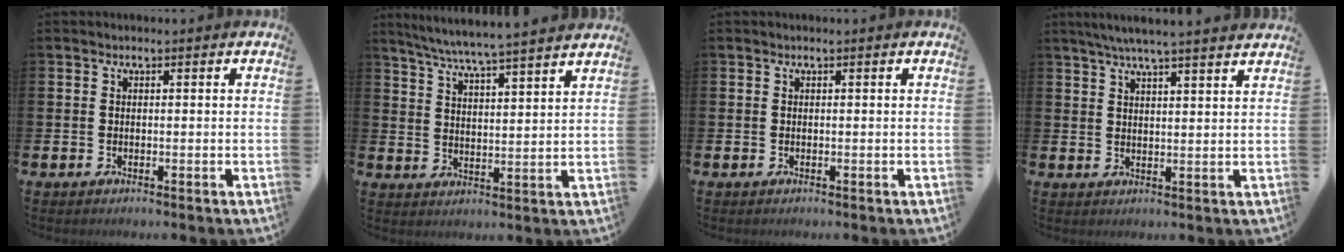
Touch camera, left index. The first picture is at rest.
{"total": 6.4, "force": [6.1, -0.6, 1.9], "torque": [-0.062, -0.040, 0.107]}
{"total": 0.0}
{"total": 5.3, "force": [4.9, -0.5, 1.9], "torque": [-0.049, -0.016, 0.087]}